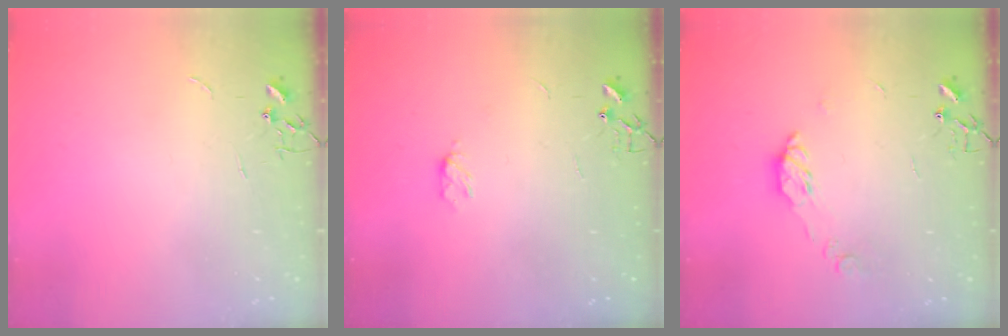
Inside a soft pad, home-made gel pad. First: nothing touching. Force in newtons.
{"total": 3.3, "press": 3.3, "slide": 0.5}
{"total": 7.6, "press": 7.6, "slide": 0.4}